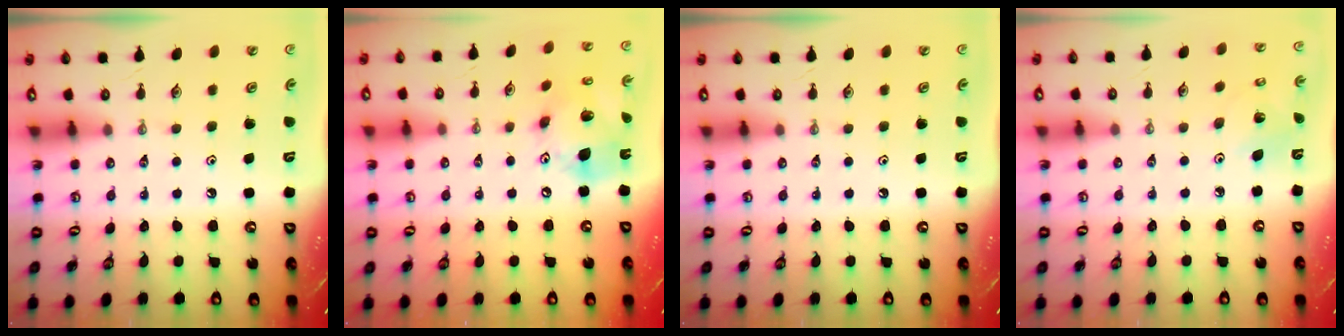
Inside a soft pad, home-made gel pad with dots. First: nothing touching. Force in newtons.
{"total": 15.4, "press": 15.1, "slide": 3.1}
{"total": 0.0}
{"total": 2.9, "press": 2.9, "slide": 0.3}